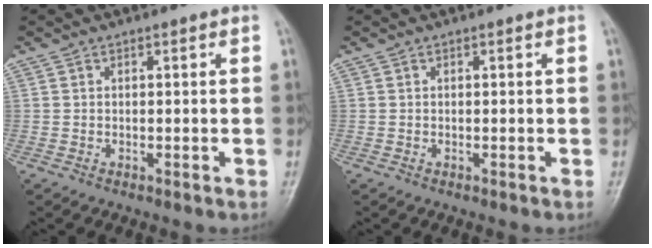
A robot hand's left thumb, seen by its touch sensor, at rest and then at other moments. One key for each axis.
{"total": 0.0}